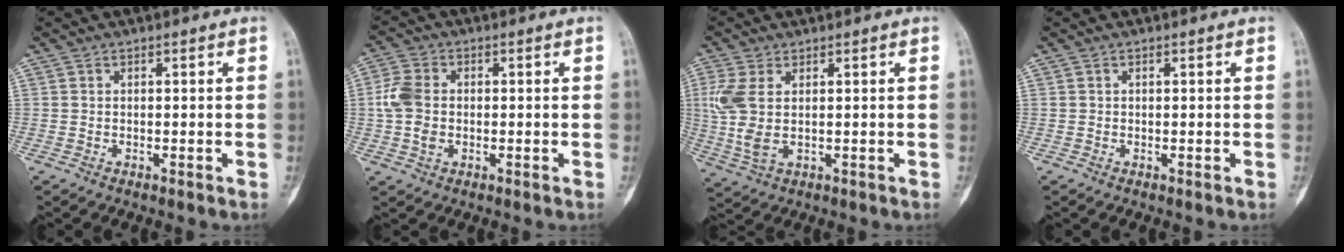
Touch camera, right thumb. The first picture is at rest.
{"total": 6.3, "force": [-0.3, 4.5, 4.4], "torque": [-0.096, 0.010, -0.011]}
{"total": 7.2, "force": [1.1, 3.7, 6.1], "torque": [-0.161, -0.003, 0.031]}
{"total": 0.0}